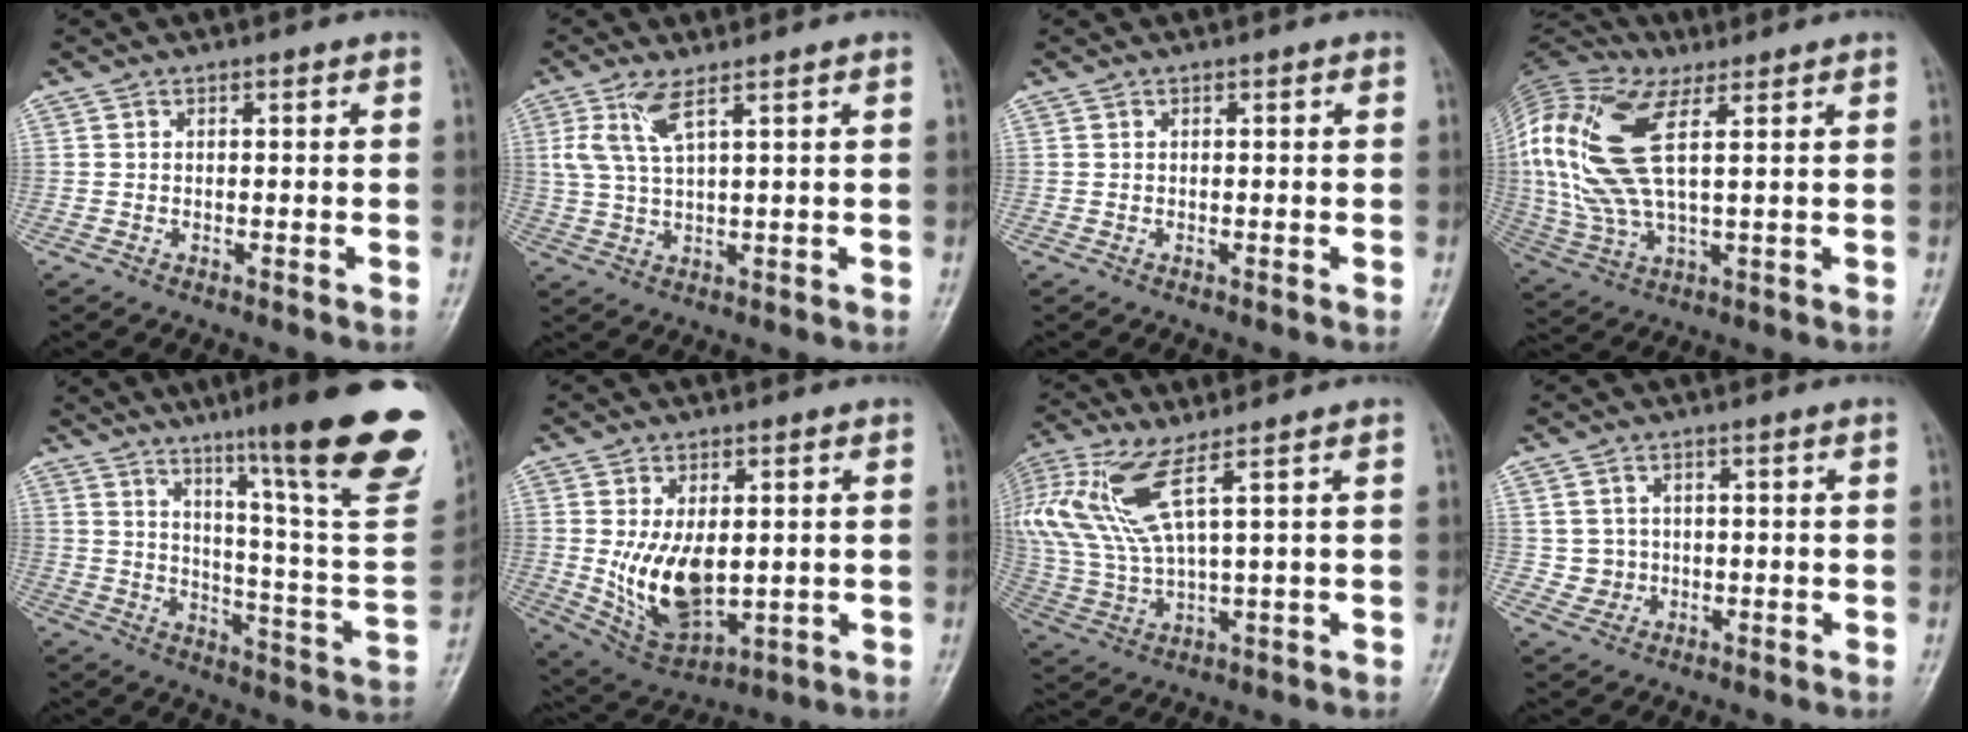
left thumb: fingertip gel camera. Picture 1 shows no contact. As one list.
[{"total": 5.2, "force": [2.6, 1.0, 4.4], "torque": [-0.109, -0.005, 0.061]}, {"total": 0.0}, {"total": 18.8, "force": [5.1, 7.7, 16.4], "torque": [-0.378, 0.004, 0.092]}, {"total": 27.4, "force": [17.1, 2.8, 21.2], "torque": [-0.259, -0.084, 0.240]}, {"total": 11.8, "force": [0.1, 6.7, 9.7], "torque": [-0.153, -0.019, 0.025]}, {"total": 13.8, "force": [6.7, 3.3, 11.6], "torque": [-0.293, -0.016, 0.141]}, {"total": 2.6, "force": [0.2, 2.6, 0.2], "torque": [0.012, 0.003, 0.006]}]